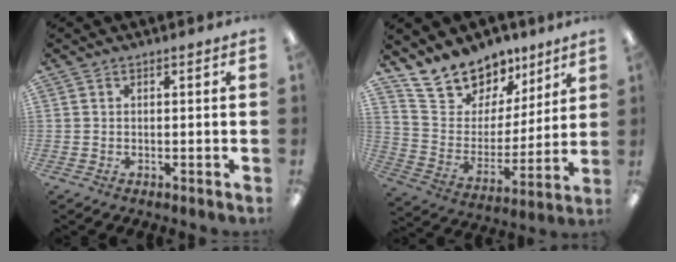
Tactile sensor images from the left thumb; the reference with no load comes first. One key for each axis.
{"total": 15.6, "fx": 12.9, "fy": 8.3, "fz": 2.9, "tx": -0.076, "ty": -0.099, "tz": 0.245}